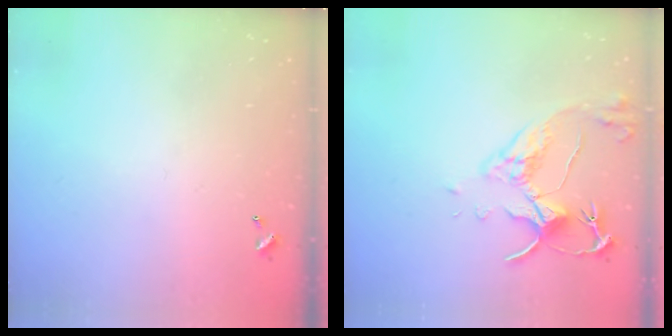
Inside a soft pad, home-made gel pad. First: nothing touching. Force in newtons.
{"total": 6.3, "press": 6.2, "slide": 1.2}